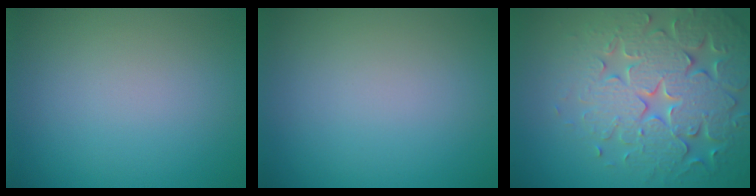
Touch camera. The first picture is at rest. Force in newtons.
{"total": 0.0}
{"total": 7.7, "press": 7.6, "slide": 1.6}